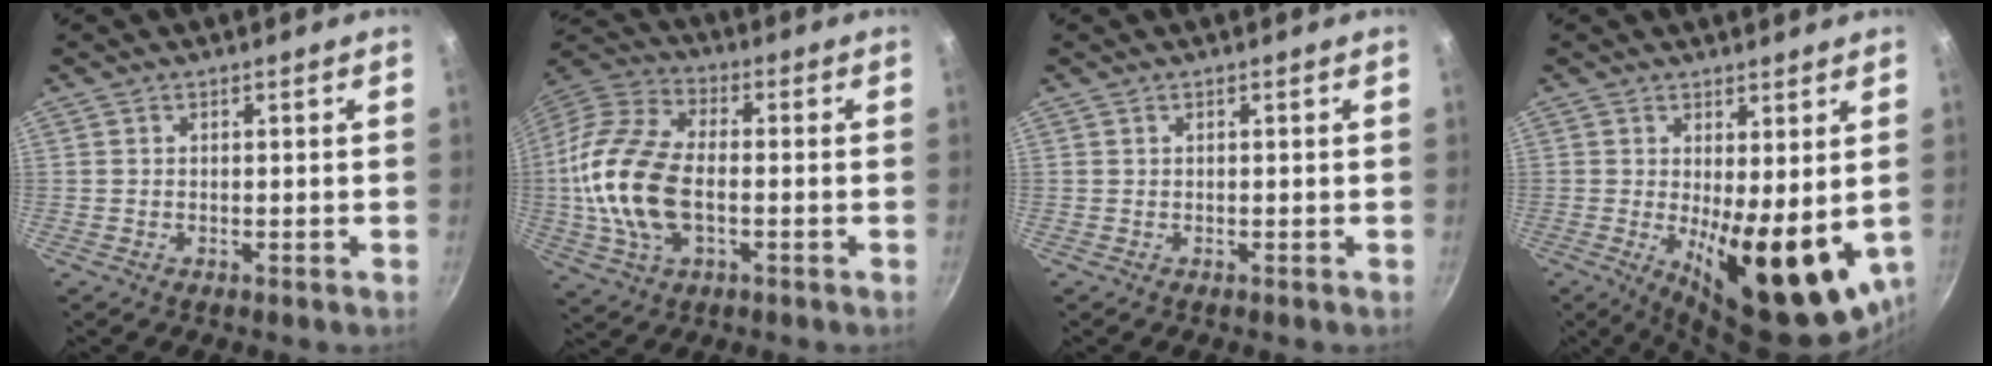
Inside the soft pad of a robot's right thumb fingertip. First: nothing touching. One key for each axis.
{"total": 18.3, "fx": -1.8, "fy": 10.5, "fz": 14.8, "tx": -0.291, "ty": 0.029, "tz": -0.046}
{"total": 0.0}
{"total": 15.0, "fx": -1.0, "fy": 5.3, "fz": 14.0, "tx": -0.170, "ty": -0.026, "tz": 0.000}